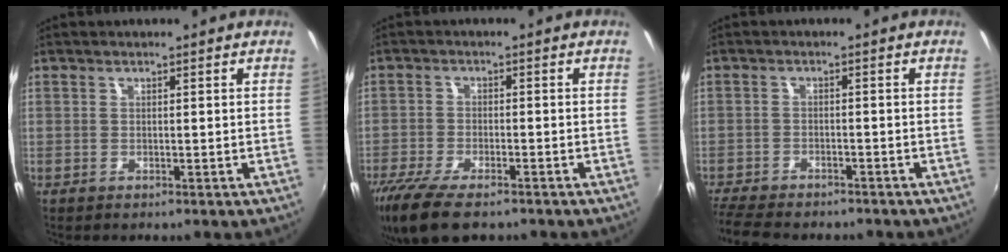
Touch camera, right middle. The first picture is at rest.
{"total": 12.5, "force": [-9.2, 4.2, 7.3], "torque": [-0.172, -0.046, -0.166]}
{"total": 10.0, "force": [-8.9, 2.6, 3.9], "torque": [-0.105, -0.026, -0.147]}